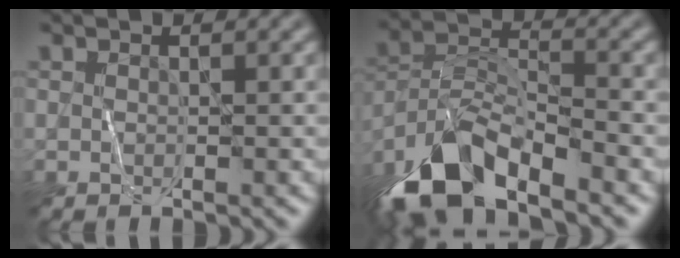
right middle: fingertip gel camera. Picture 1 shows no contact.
{"total": 9.3, "force": [-6.7, 3.4, 5.4], "torque": [-0.105, -0.003, -0.137]}